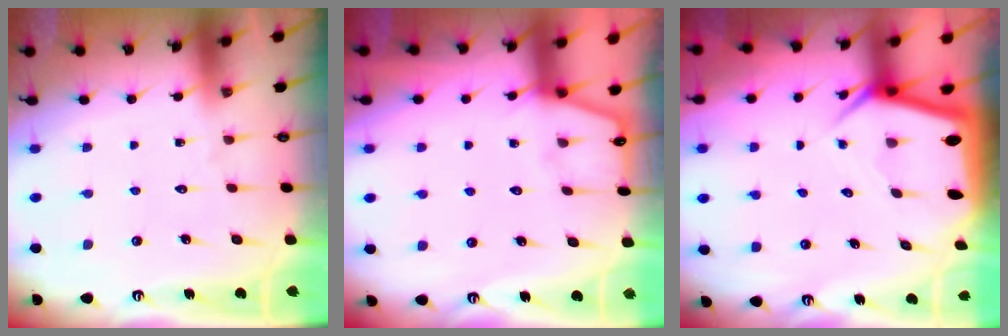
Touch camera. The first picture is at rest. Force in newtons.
{"total": 2.9, "press": 2.9, "slide": 0.5}
{"total": 5.0, "press": 4.9, "slide": 0.5}